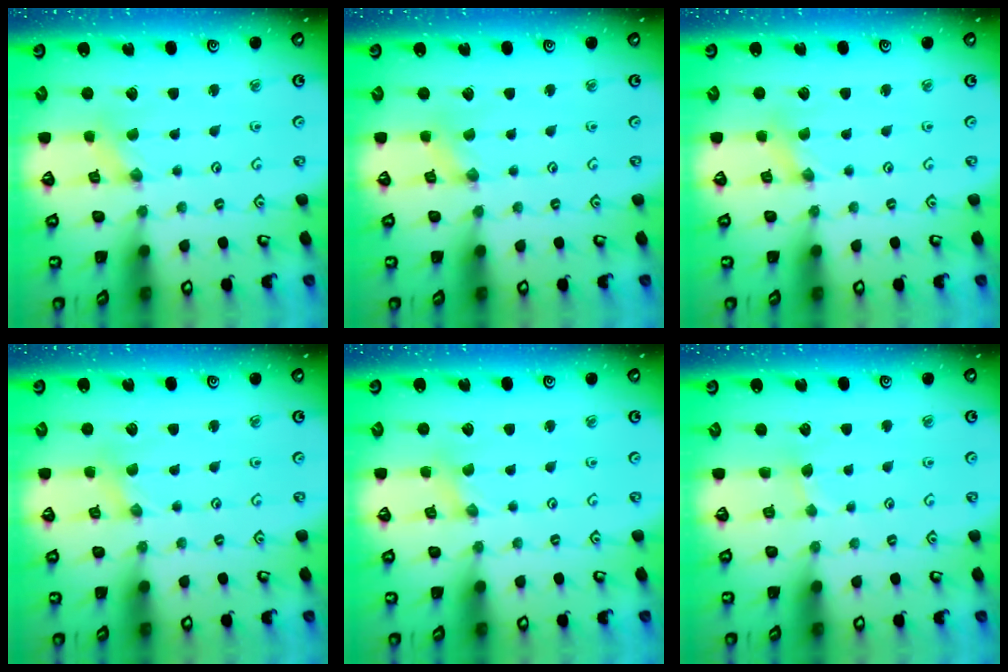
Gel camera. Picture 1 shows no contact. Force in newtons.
{"total": 0.0}
{"total": 0.0}
{"total": 0.0}
{"total": 0.0}
{"total": 1.3, "press": 1.3, "slide": 0.2}